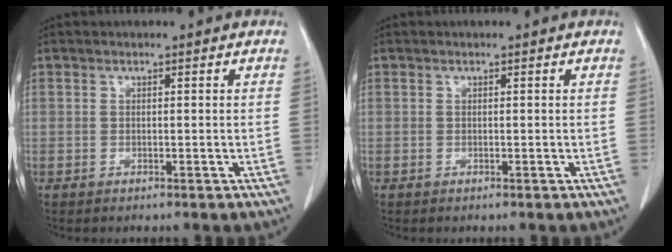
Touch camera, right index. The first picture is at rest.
{"total": 0.0}